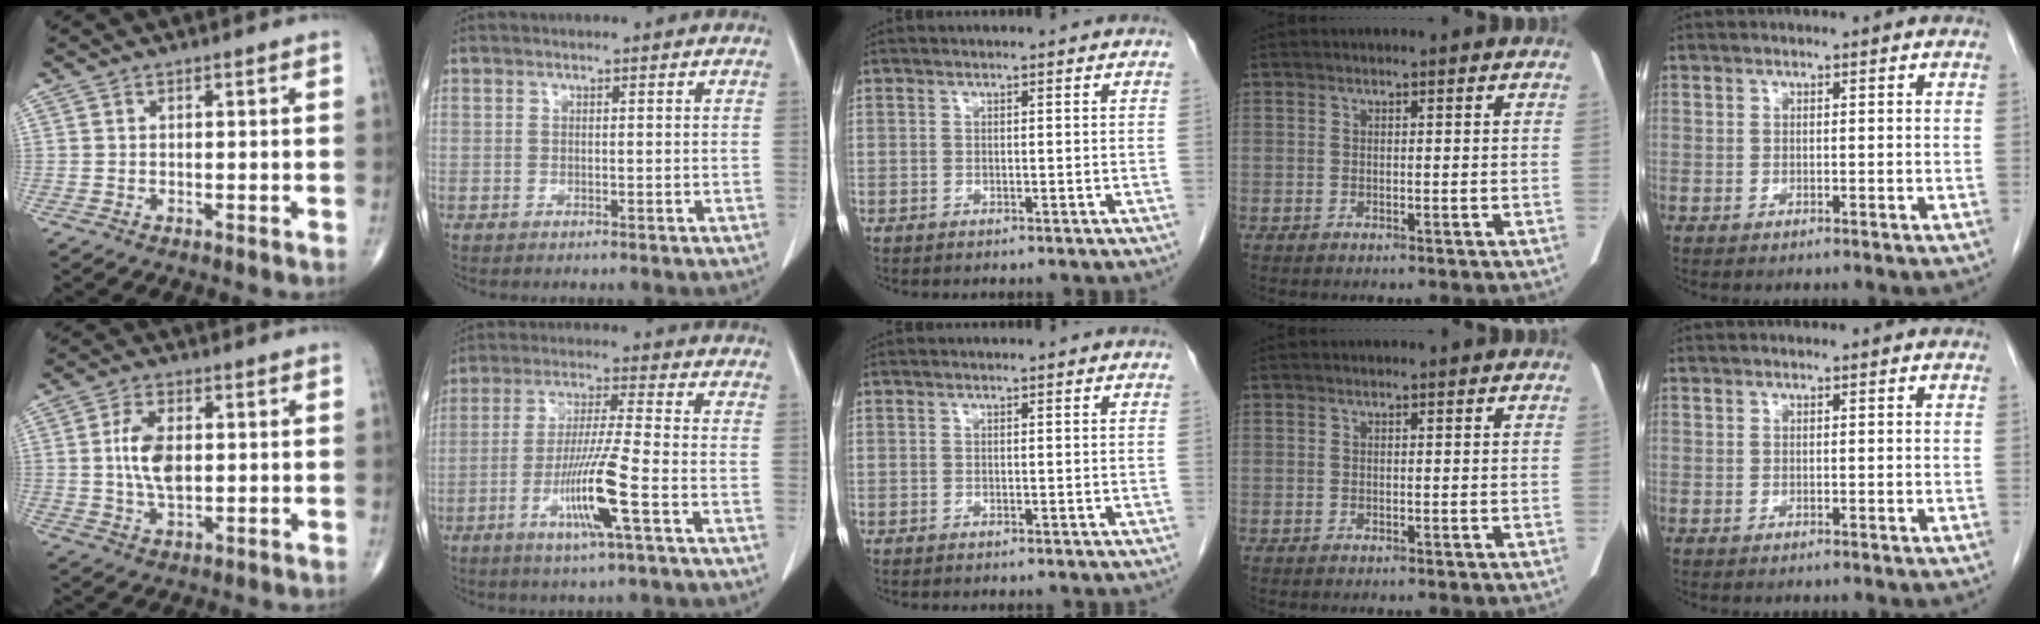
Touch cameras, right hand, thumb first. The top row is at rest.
{"thumb": {"total": 7.7, "force": [0.6, 4.2, 6.5], "torque": [-0.124, 0.000, 0.011]}, "index": {"total": 10.4, "force": [-3.8, -0.7, 9.6], "torque": [-0.189, -0.016, -0.074]}}